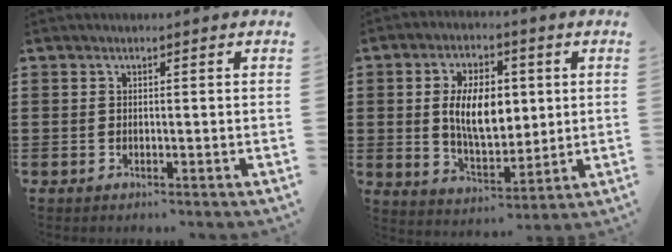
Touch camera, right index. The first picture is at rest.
{"total": 9.3, "force": [1.2, 5.2, 7.6], "torque": [-0.152, 0.005, 0.014]}